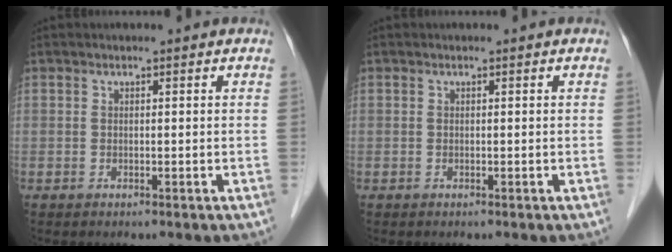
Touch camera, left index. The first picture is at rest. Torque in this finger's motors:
{"motor_torque": [-0.01, 0.01, 0.00, -0.01]}